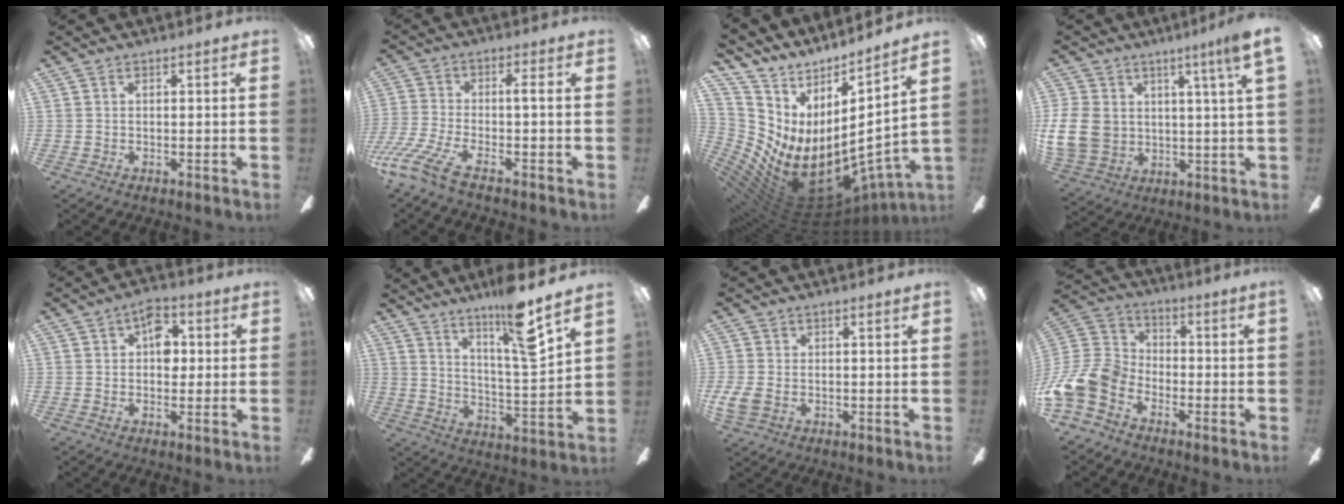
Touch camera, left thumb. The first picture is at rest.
{"total": 9.0, "force": [-4.6, 1.7, 7.6], "torque": [-0.181, -0.008, -0.099]}
{"total": 12.6, "force": [-3.0, 5.0, 11.2], "torque": [-0.177, -0.045, -0.024]}
{"total": 12.9, "force": [4.7, 7.0, 9.8], "torque": [-0.201, -0.019, 0.084]}
{"total": 7.3, "force": [1.7, 4.5, 5.4], "torque": [-0.051, -0.004, 0.021]}
{"total": 15.2, "force": [10.6, 1.6, 10.8], "torque": [-0.185, -0.056, 0.162]}
{"total": 3.9, "force": [-0.6, 2.6, 2.9], "torque": [-0.061, -0.003, -0.014]}
{"total": 13.5, "force": [-5.8, 9.1, 8.1], "torque": [-0.192, 0.029, -0.110]}